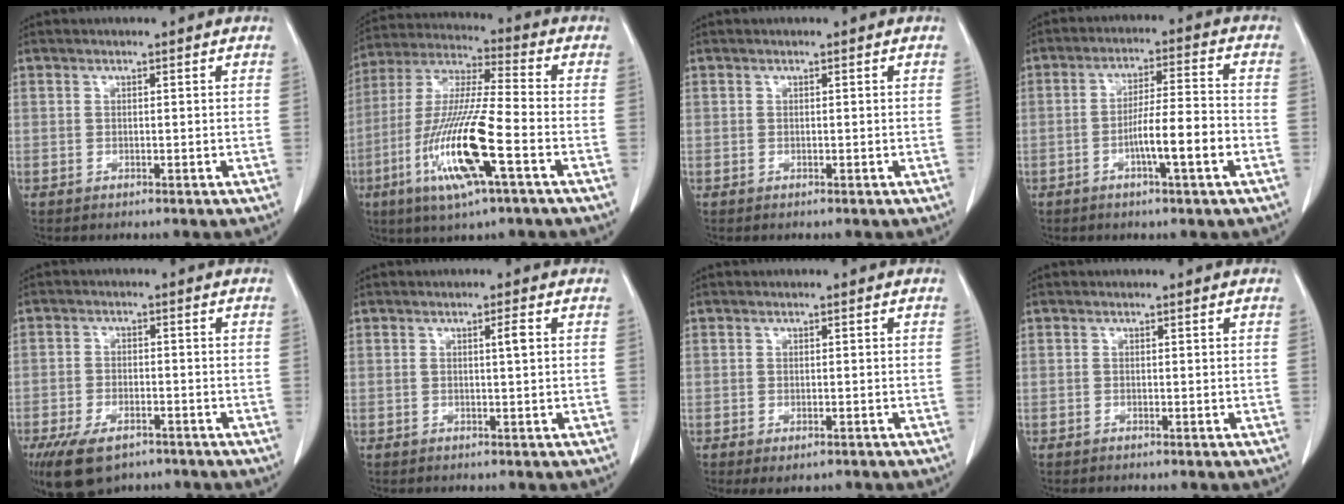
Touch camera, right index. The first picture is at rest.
{"total": 16.5, "force": [-6.0, 1.0, 15.3], "torque": [-0.315, -0.019, -0.113]}
{"total": 0.0}
{"total": 8.2, "force": [-3.1, 0.3, 7.6], "torque": [-0.129, 0.008, -0.052]}
{"total": 9.7, "force": [-6.6, 4.5, 5.6], "torque": [-0.103, -0.010, -0.106]}
{"total": 1.3, "force": [0.2, -0.2, 1.3], "torque": [-0.023, 0.002, 0.002]}
{"total": 2.8, "force": [-1.8, 1.1, 1.8], "torque": [-0.022, -0.005, -0.020]}
{"total": 0.0}